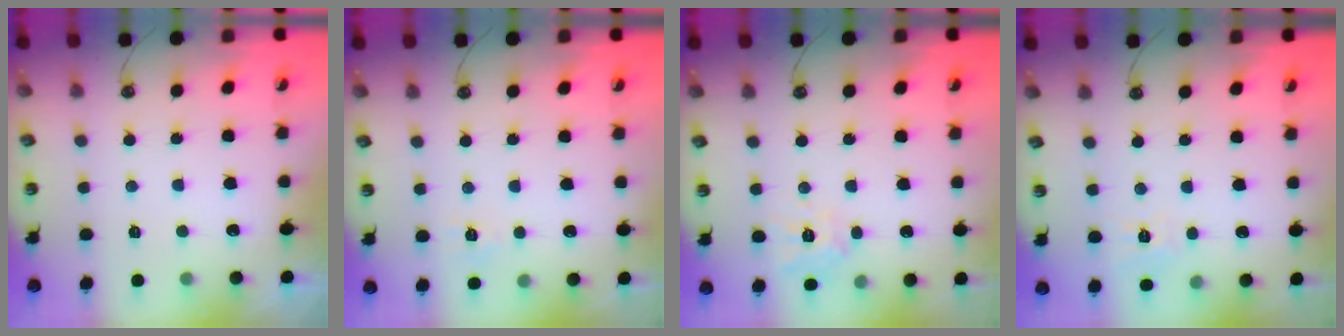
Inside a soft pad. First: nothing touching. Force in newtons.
{"total": 6.0, "press": 6.0, "slide": 0.7}
{"total": 10.5, "press": 10.5, "slide": 0.7}
{"total": 7.0, "press": 6.9, "slide": 0.8}